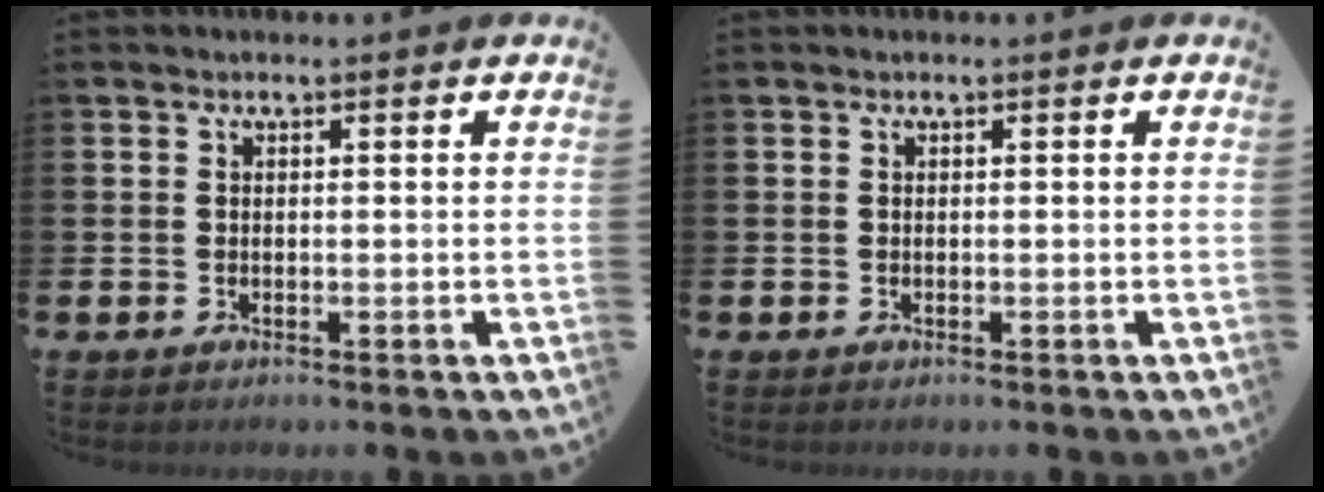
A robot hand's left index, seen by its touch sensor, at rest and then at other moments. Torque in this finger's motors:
{"motor_torque": [-0.06, 0.06, 0.00, 0.00]}